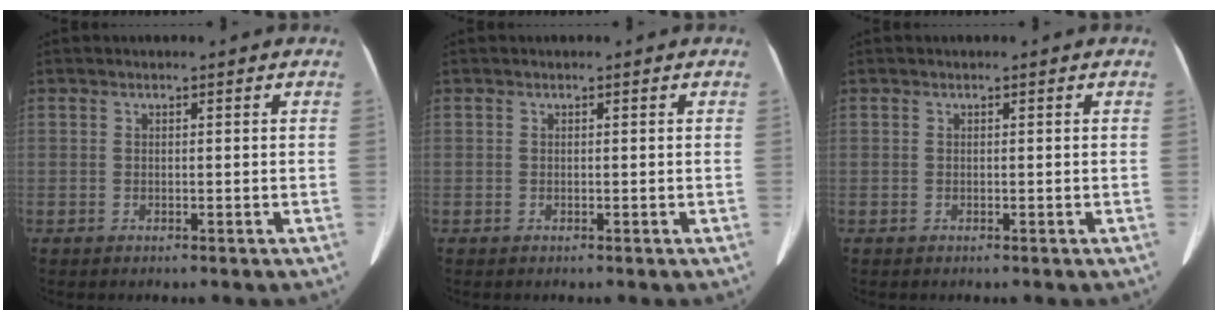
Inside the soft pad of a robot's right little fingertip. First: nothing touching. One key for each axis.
{"total": 0.0}
{"total": 0.0}